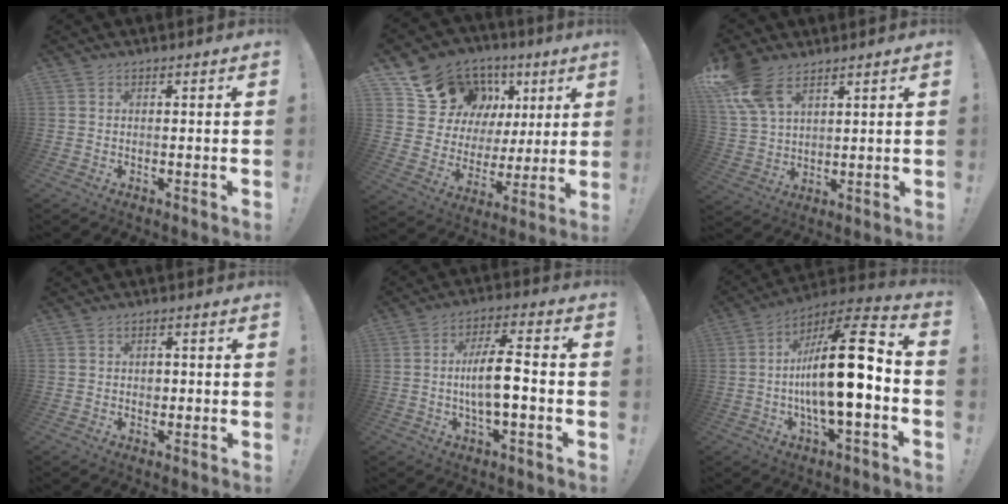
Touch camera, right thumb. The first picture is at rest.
{"total": 14.4, "force": [9.3, 10.0, 4.7], "torque": [-0.080, -0.073, 0.192]}
{"total": 11.6, "force": [7.4, 6.3, 6.3], "torque": [-0.131, -0.030, 0.148]}
{"total": 1.5, "force": [-0.5, 1.1, 0.8], "torque": [-0.009, 0.003, -0.011]}
{"total": 10.2, "force": [-1.7, 2.8, 9.7], "torque": [-0.180, 0.005, -0.037]}
{"total": 21.9, "force": [-2.2, 6.3, 20.9], "torque": [-0.338, 0.009, -0.044]}